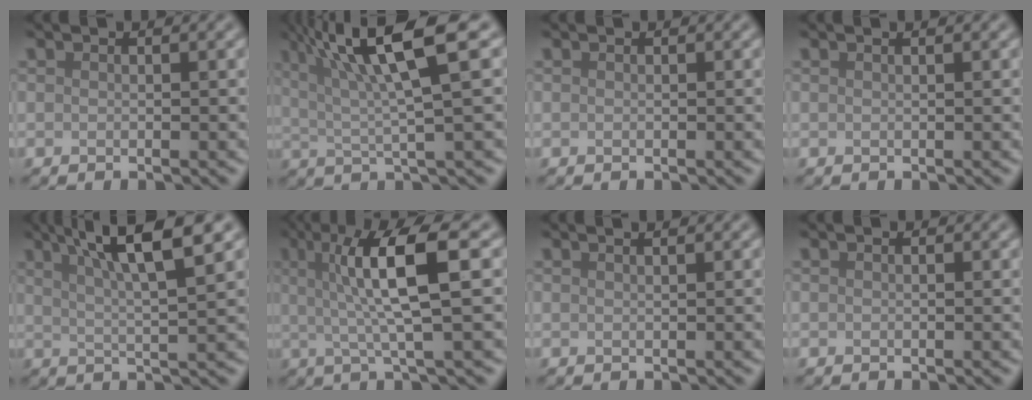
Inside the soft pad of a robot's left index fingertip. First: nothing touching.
{"total": 9.3, "force": [4.0, 1.5, 8.2], "torque": [-0.120, 0.021, 0.064]}
{"total": 0.0}
{"total": 1.0, "force": [0.5, 0.4, 0.7], "torque": [-0.006, 0.002, -0.002]}
{"total": 7.5, "force": [3.7, 1.3, 6.3], "torque": [-0.085, 0.013, 0.057]}
{"total": 7.5, "force": [1.6, 1.3, 7.2], "torque": [-0.118, 0.009, 0.024]}
{"total": 1.8, "force": [1.1, 0.8, 1.2], "torque": [0.000, -0.001, -0.007]}
{"total": 0.0}